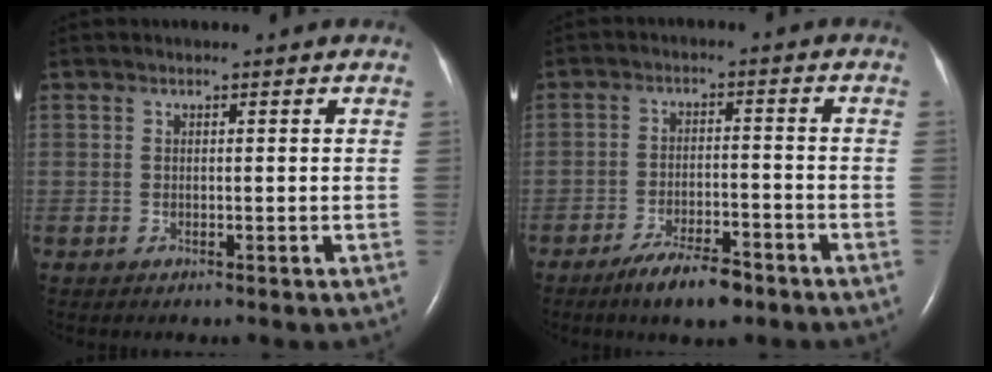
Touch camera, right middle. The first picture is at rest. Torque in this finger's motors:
{"motor_torque": [0.68, -0.66, 0.07, 0.02]}